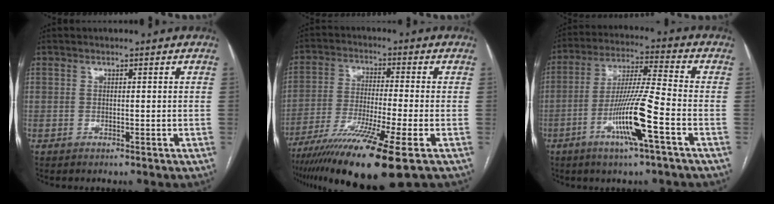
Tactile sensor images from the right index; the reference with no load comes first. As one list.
[{"total": 14.9, "force": [-9.4, -0.5, 11.5], "torque": [-0.212, -0.043, -0.164]}, {"total": 11.9, "force": [-4.7, -0.5, 10.9], "torque": [-0.212, -0.008, -0.090]}]